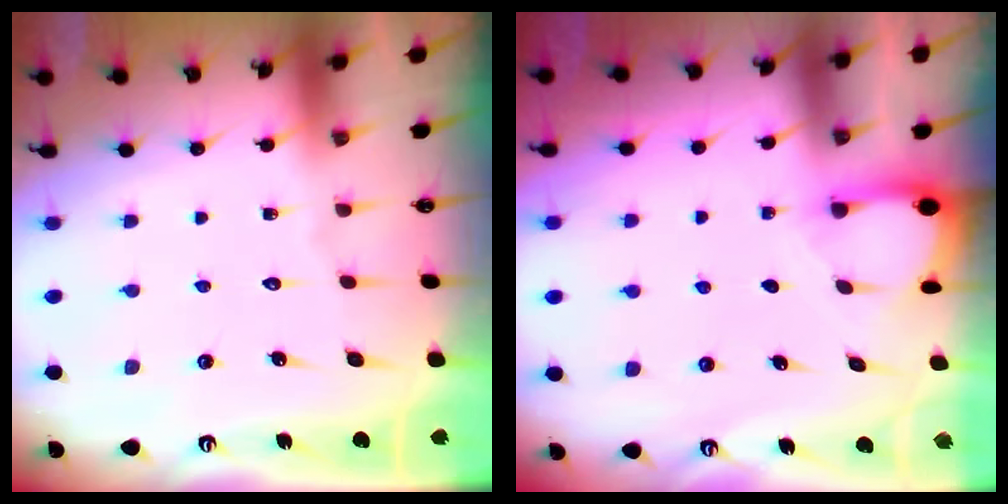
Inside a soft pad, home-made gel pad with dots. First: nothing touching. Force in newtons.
{"total": 2.8, "press": 2.8, "slide": 0.3}